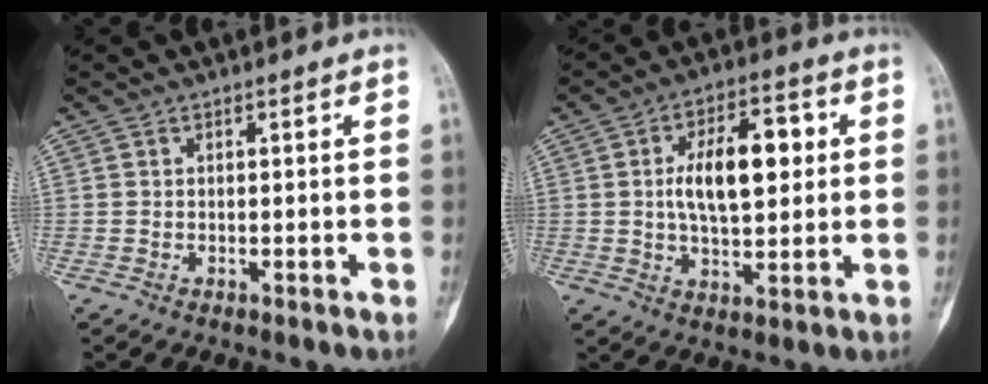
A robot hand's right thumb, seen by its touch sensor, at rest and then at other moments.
{"total": 13.1, "force": [1.9, 6.5, 11.2], "torque": [-0.164, 0.006, 0.030]}